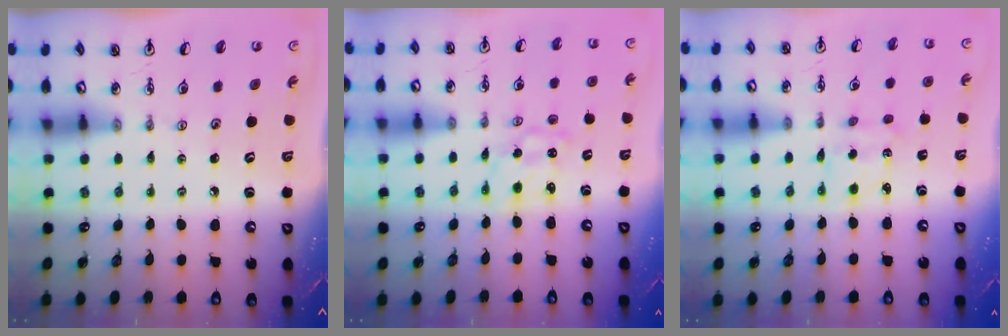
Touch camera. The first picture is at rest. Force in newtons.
{"total": 1.5, "press": 1.5, "slide": 0.1}
{"total": 2.4, "press": 2.3, "slide": 0.8}